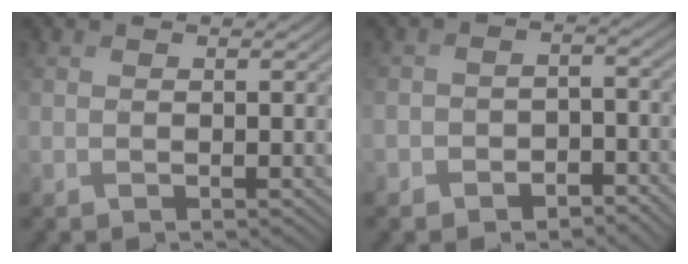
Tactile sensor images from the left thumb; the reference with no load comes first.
{"total": 3.8, "force": [-2.6, 2.3, 1.7], "torque": [-0.025, -0.002, -0.048]}